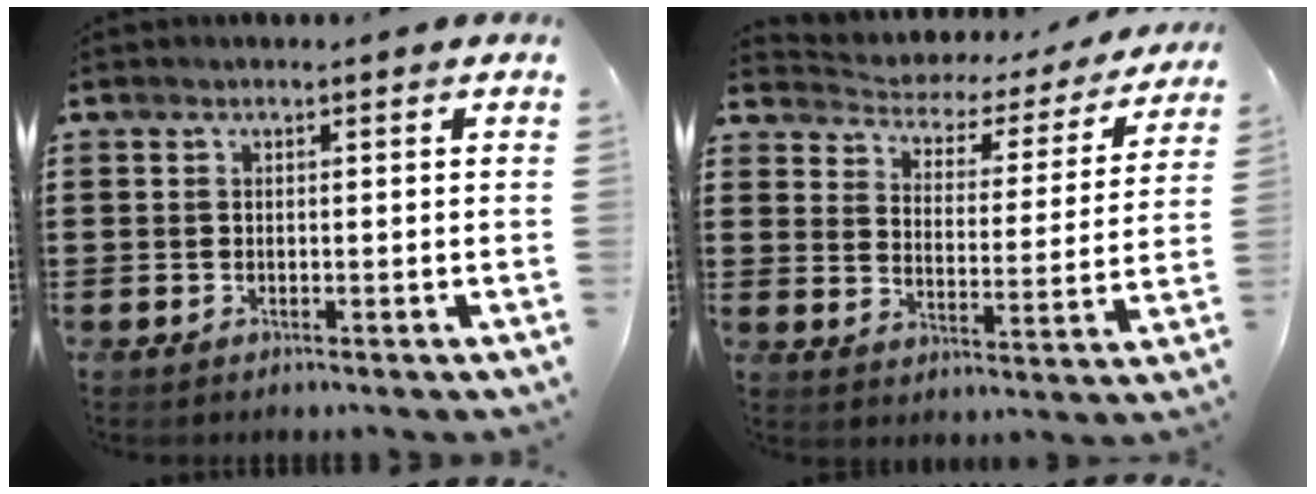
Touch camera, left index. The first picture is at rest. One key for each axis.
{"total": 2.8, "fx": 2.5, "fy": 1.0, "fz": 0.3, "tx": -0.027, "ty": -0.024, "tz": 0.032}